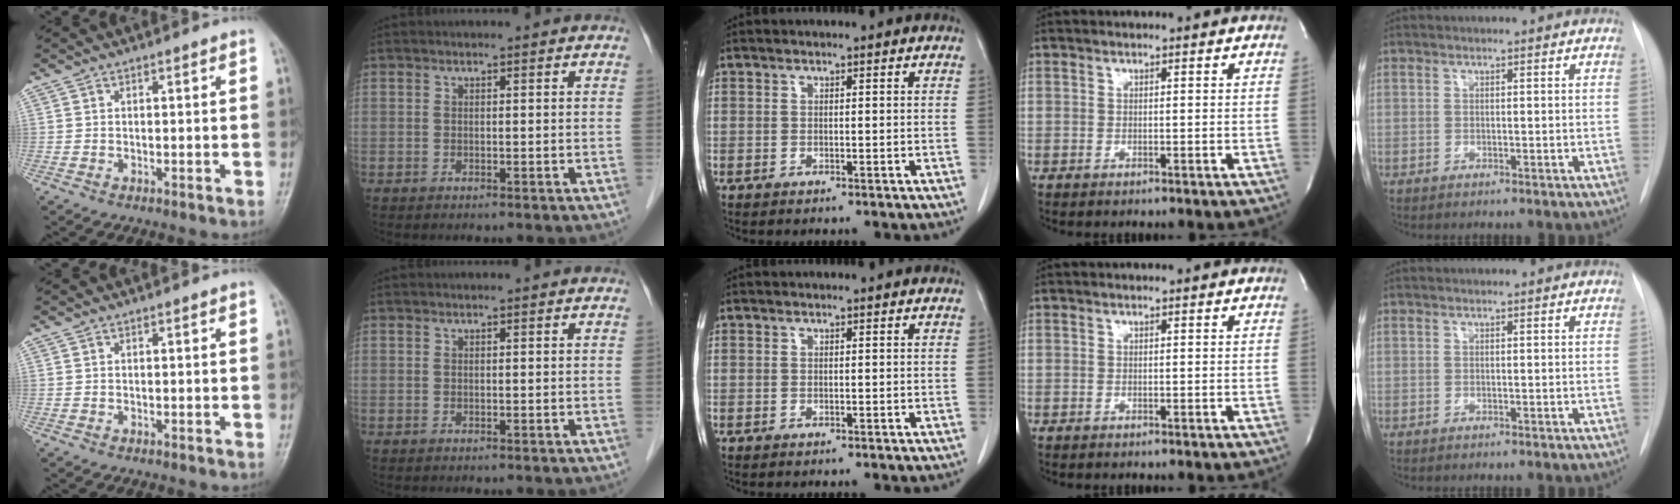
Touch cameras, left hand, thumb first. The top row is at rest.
{}